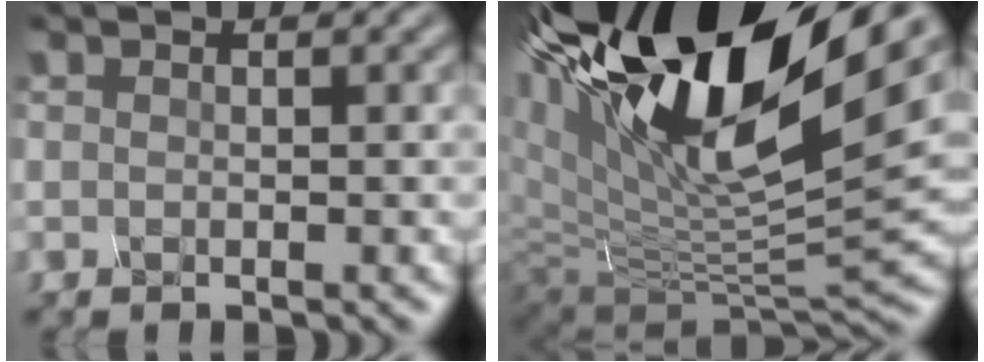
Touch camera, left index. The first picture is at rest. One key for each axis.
{"total": 15.0, "fx": 8.7, "fy": 4.2, "fz": 11.5, "tx": -0.227, "ty": 0.024, "tz": 0.166}